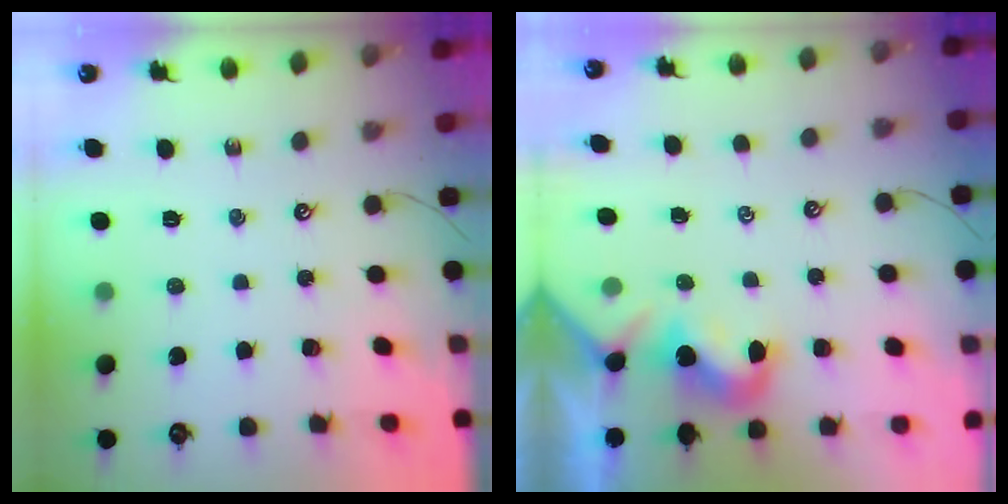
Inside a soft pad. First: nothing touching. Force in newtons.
{"total": 0.0}